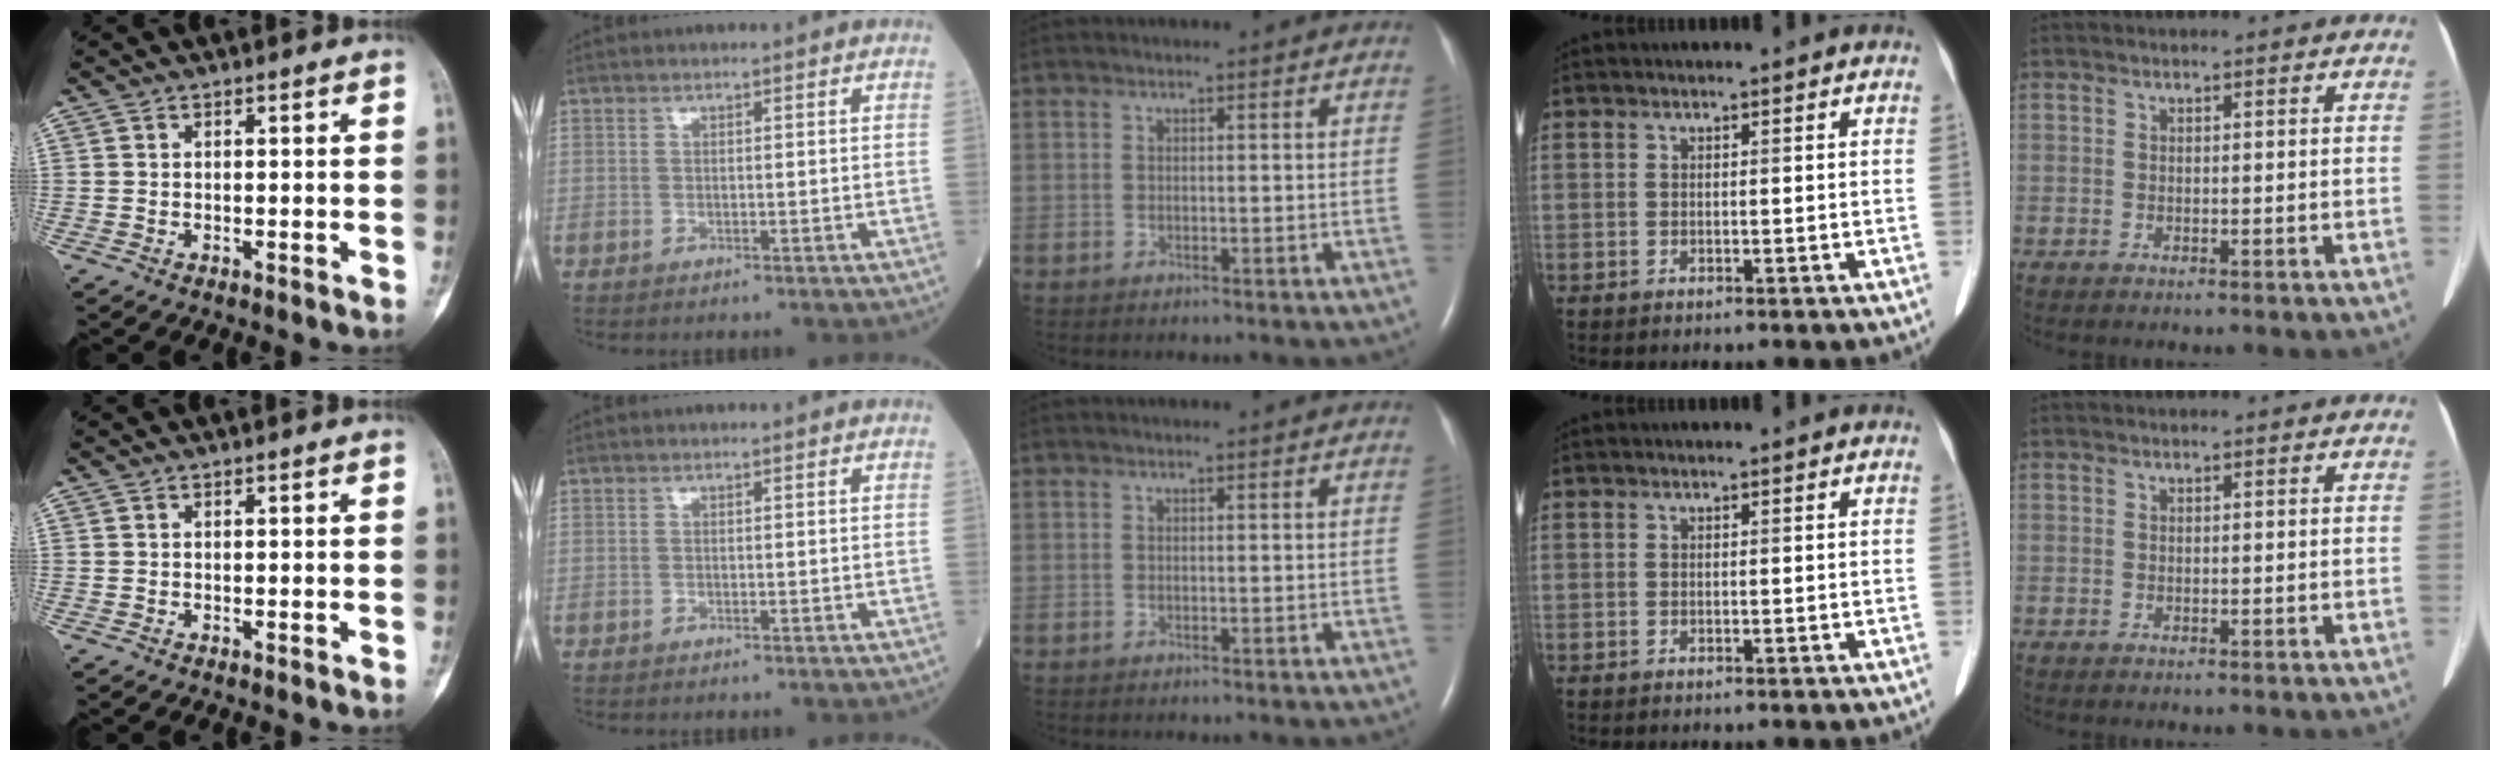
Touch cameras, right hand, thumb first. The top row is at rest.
{}